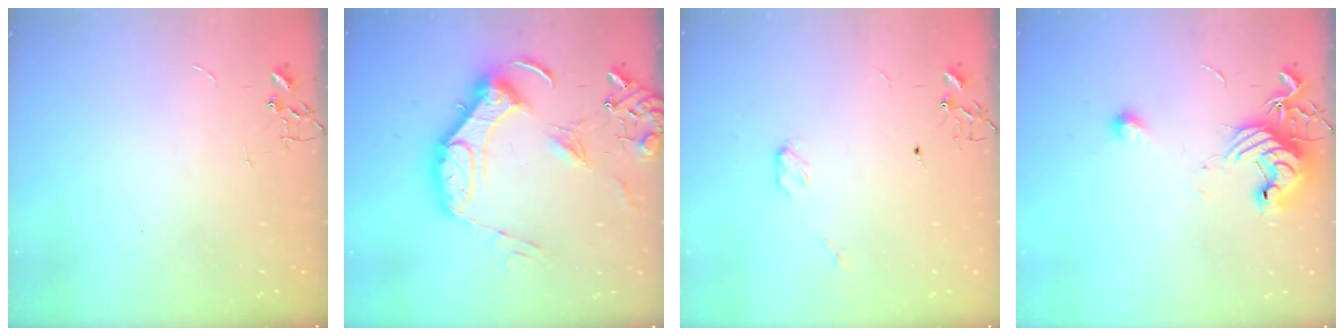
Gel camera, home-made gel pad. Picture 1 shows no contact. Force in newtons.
{"total": 17.9, "press": 17.8, "slide": 2.0}
{"total": 3.4, "press": 3.4, "slide": 0.5}
{"total": 12.8, "press": 12.7, "slide": 0.7}